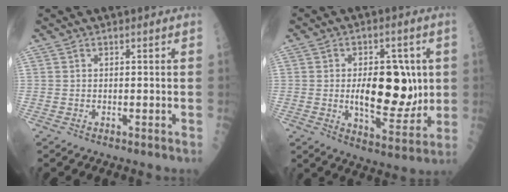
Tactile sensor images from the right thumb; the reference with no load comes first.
{"total": 14.5, "force": [0.7, 7.5, 12.4], "torque": [-0.144, -0.013, 0.019]}